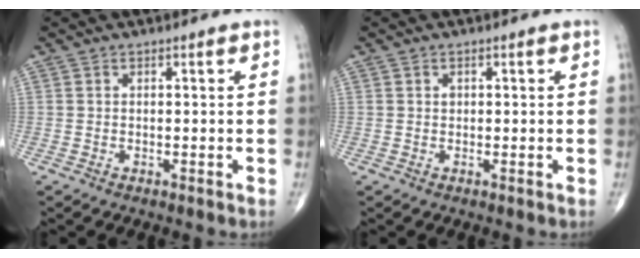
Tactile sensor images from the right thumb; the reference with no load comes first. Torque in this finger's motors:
{"motor_torque": [-0.21, 0.24, -0.07, 0.16, 0.04]}